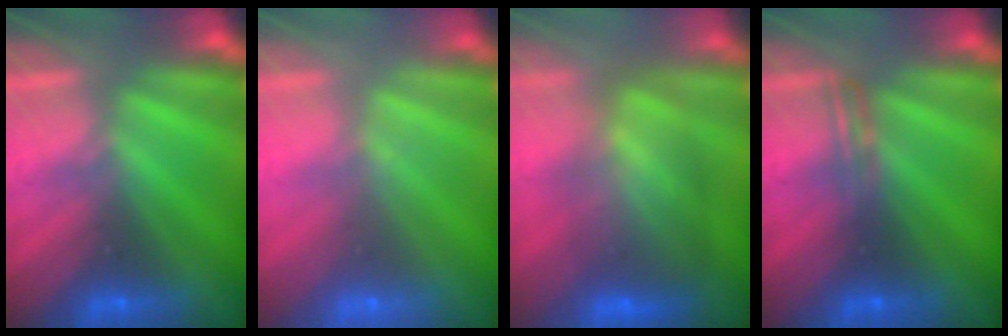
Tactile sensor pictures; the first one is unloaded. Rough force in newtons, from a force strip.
{"total": 1.8}
{"total": 8.9}
{"total": 2.4}